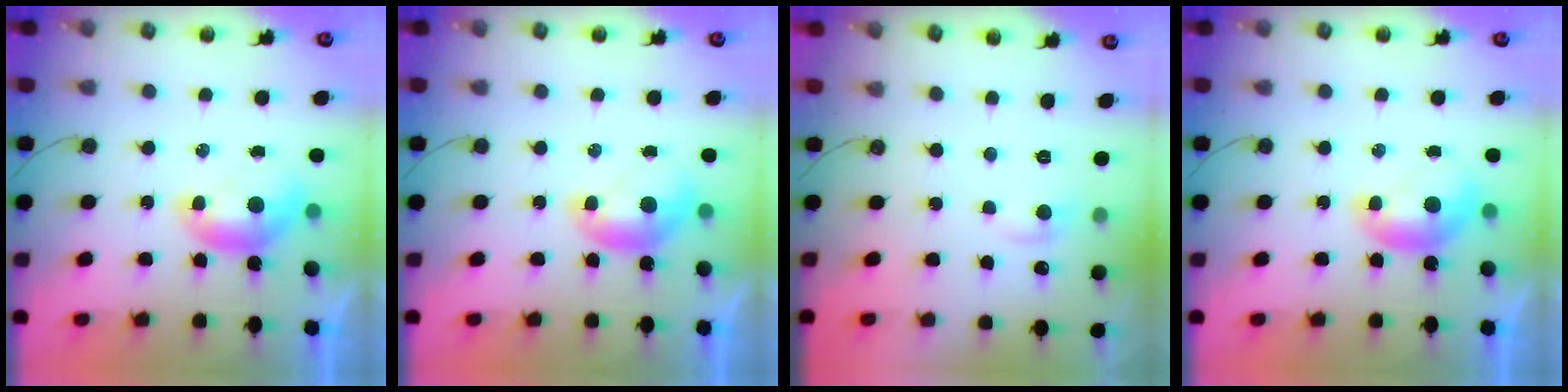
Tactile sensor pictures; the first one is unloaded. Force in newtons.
{"total": 0.0}
{"total": 1.7, "press": 1.4, "slide": 0.9}
{"total": 0.0}